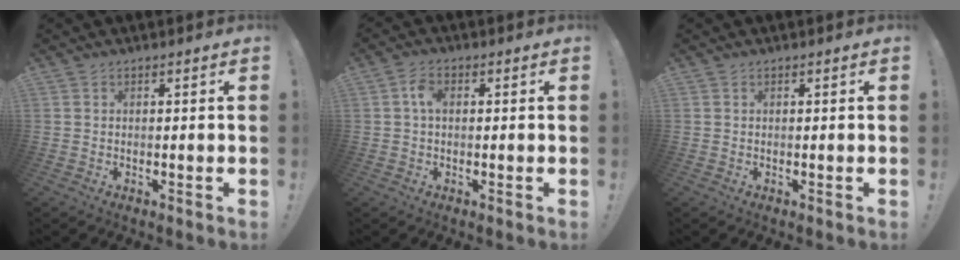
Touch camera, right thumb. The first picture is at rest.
{"total": 4.3, "force": [0.6, 2.8, 3.3], "torque": [-0.055, 0.010, 0.009]}
{"total": 0.0}